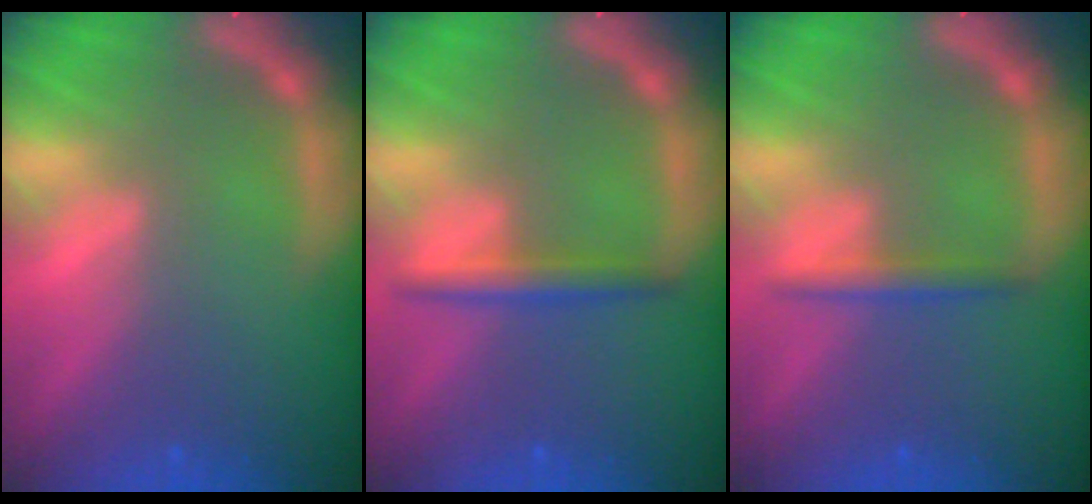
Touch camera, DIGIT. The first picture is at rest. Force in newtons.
{"total": 2.5}
{"total": 1.9}